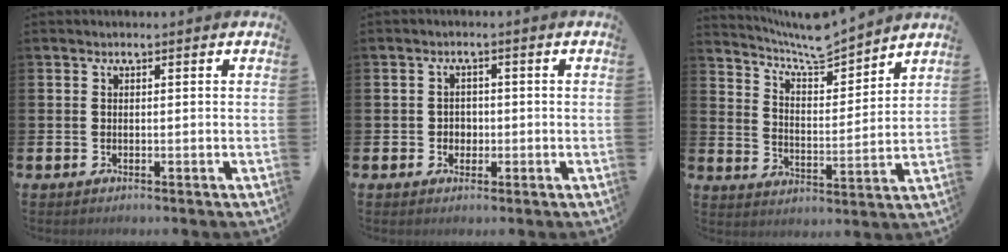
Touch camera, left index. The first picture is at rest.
{"total": 1.8, "force": [-0.2, 1.8, 0.5], "torque": [-0.004, 0.005, -0.010]}
{"total": 7.5, "force": [7.3, 0.7, 1.5], "torque": [-0.063, -0.051, 0.132]}